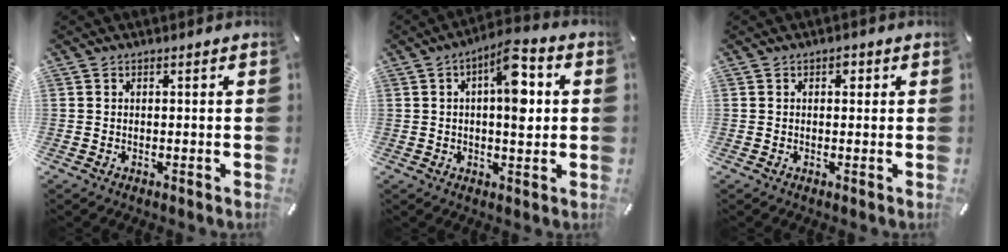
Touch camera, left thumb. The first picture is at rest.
{"total": 10.6, "force": [2.0, 4.5, 9.4], "torque": [-0.134, -0.001, 0.030]}
{"total": 1.5, "force": [0.4, 1.2, 0.8], "torque": [-0.010, 0.004, 0.005]}